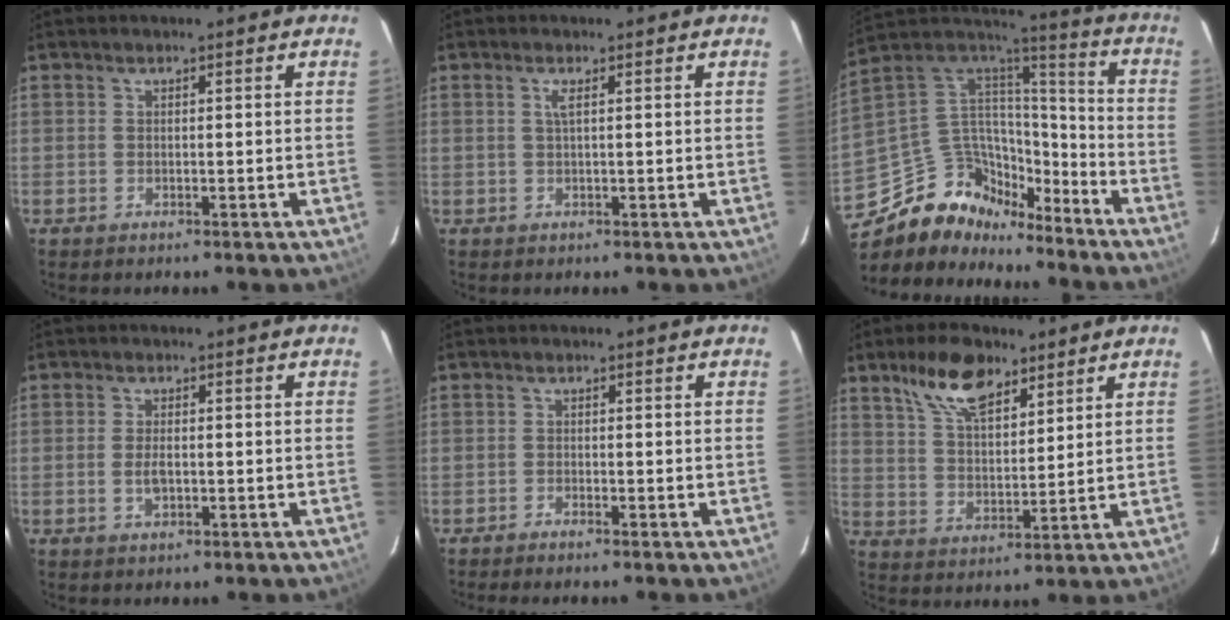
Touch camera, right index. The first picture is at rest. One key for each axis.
{"total": 1.3, "fx": 0.4, "fy": -0.1, "fz": 1.3, "tx": -0.026, "ty": 0.000, "tz": 0.007}
{"total": 16.8, "fx": -13.1, "fy": 8.9, "fz": 5.5, "tx": -0.127, "ty": 0.043, "tz": -0.224}
{"total": 2.8, "fx": -0.6, "fy": 1.4, "fz": 2.3, "tx": -0.045, "ty": -0.002, "tz": -0.010}
{"total": 1.3, "fx": -1.2, "fy": -0.1, "fz": 0.5, "tx": -0.020, "ty": -0.001, "tz": -0.024}
{"total": 11.3, "fx": 7.3, "fy": 5.1, "fz": 6.8, "tx": -0.124, "ty": 0.016, "tz": 0.138}